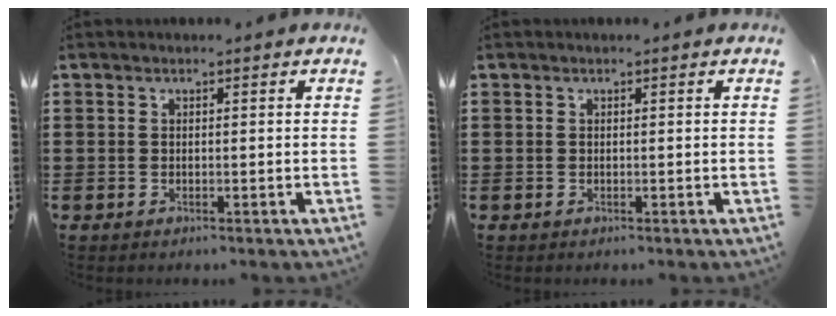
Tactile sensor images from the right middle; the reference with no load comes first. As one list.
[{"total": 0.0}]